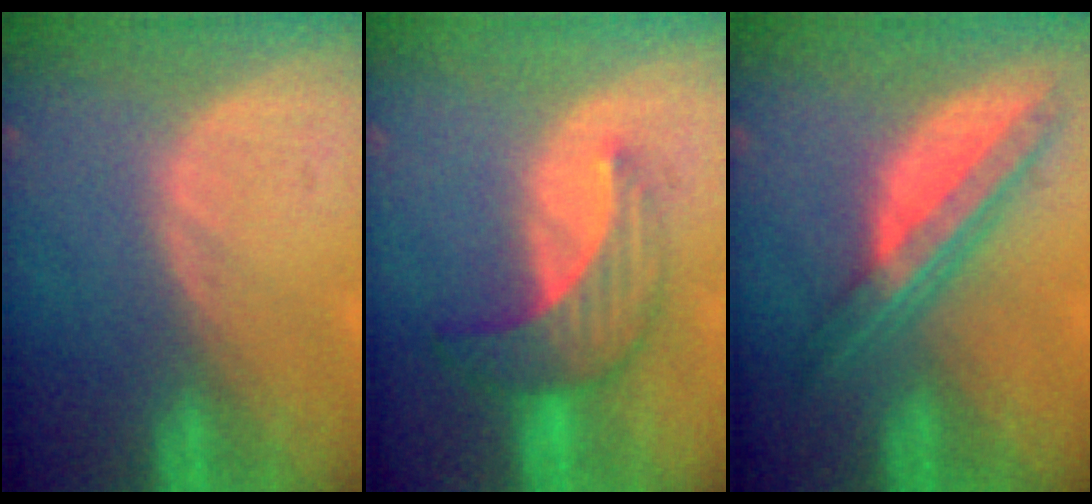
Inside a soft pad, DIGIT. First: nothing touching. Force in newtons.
{"total": 7.3, "press": 6.7, "slide": 3.0}
{"total": 8.0, "press": 6.6, "slide": 4.5}